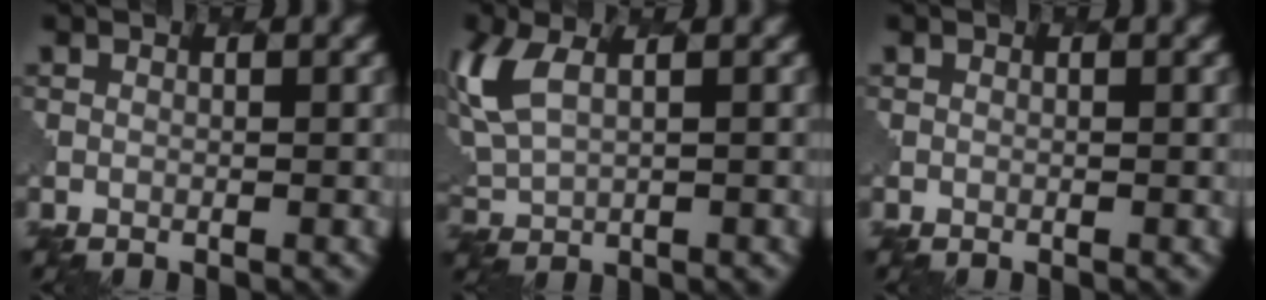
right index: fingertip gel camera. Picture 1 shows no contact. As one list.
[{"total": 4.4, "force": [1.9, 2.2, 3.3], "torque": [-0.095, 0.002, 0.042]}, {"total": 0.0}]